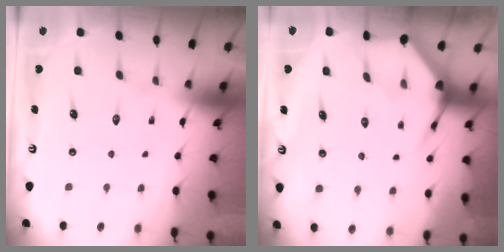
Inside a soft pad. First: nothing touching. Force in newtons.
{"total": 3.9, "press": 3.9, "slide": 0.5}